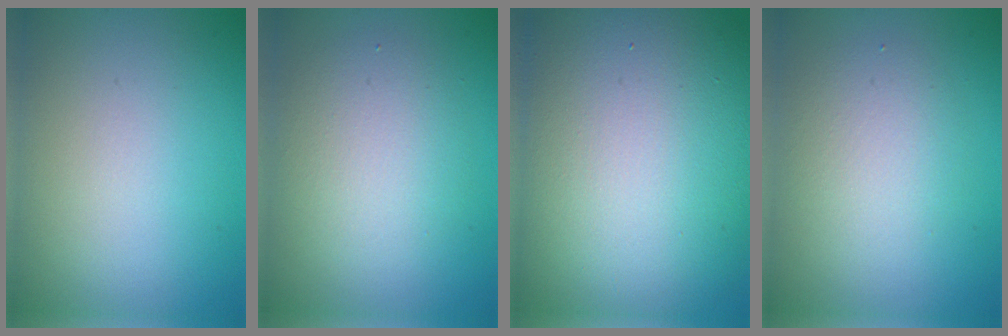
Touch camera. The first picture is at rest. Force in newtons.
{"total": 3.9, "press": 3.9, "slide": 0.2}
{"total": 17.8, "press": 17.7, "slide": 1.0}
{"total": 2.9, "press": 2.9, "slide": 0.2}